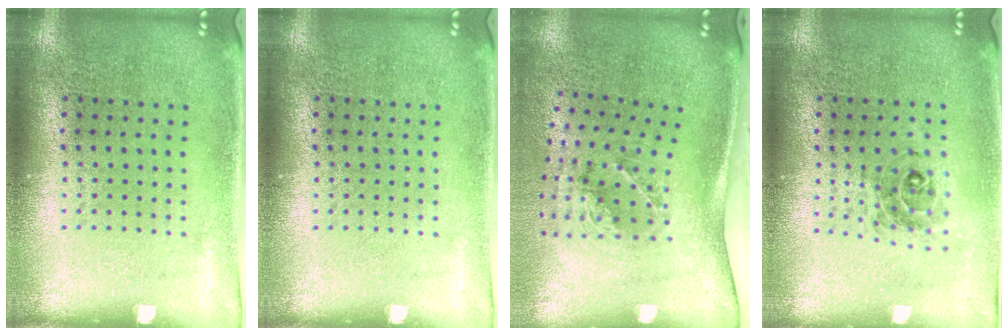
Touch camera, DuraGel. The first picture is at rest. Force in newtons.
{"total": 0.0}
{"total": 1.9, "press": 1.2, "slide": 1.4}
{"total": 0.8, "press": 0.8, "slide": 0.0}